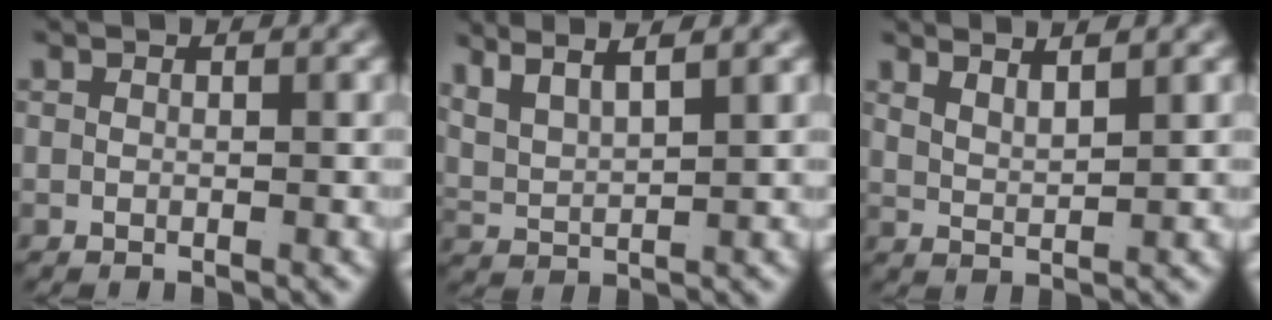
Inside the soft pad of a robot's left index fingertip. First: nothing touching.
{"total": 6.4, "force": [3.5, 4.1, 3.6], "torque": [-0.081, 0.010, 0.052]}
{"total": 2.8, "force": [2.2, 0.7, 1.6], "torque": [-0.033, -0.007, 0.042]}